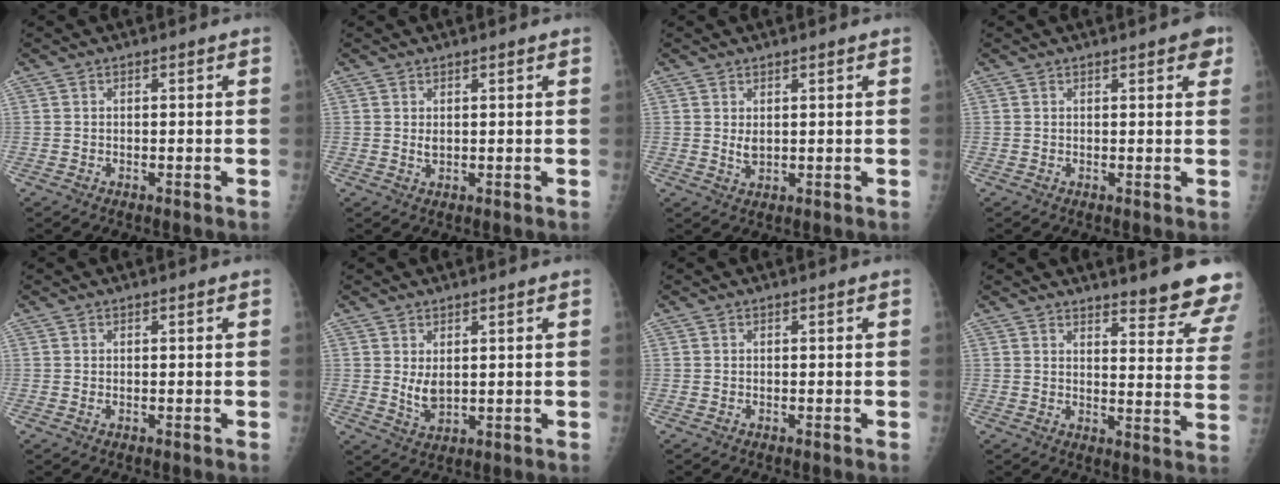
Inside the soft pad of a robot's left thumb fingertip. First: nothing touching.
{"total": 1.6, "force": [0.8, 0.7, 1.2], "torque": [-0.021, -0.005, 0.016]}
{"total": 2.4, "force": [1.0, 1.1, 1.8], "torque": [-0.029, -0.011, 0.021]}
{"total": 3.5, "force": [2.0, 1.2, 2.7], "torque": [-0.021, -0.003, 0.019]}
{"total": 0.7, "force": [0.4, 0.2, 0.5], "torque": [-0.013, 0.005, 0.006]}
{"total": 4.1, "force": [1.4, 2.1, 3.3], "torque": [-0.053, -0.019, 0.032]}
{"total": 0.0}
{"total": 13.1, "force": [11.8, 1.9, 5.6], "torque": [-0.039, -0.101, 0.131]}